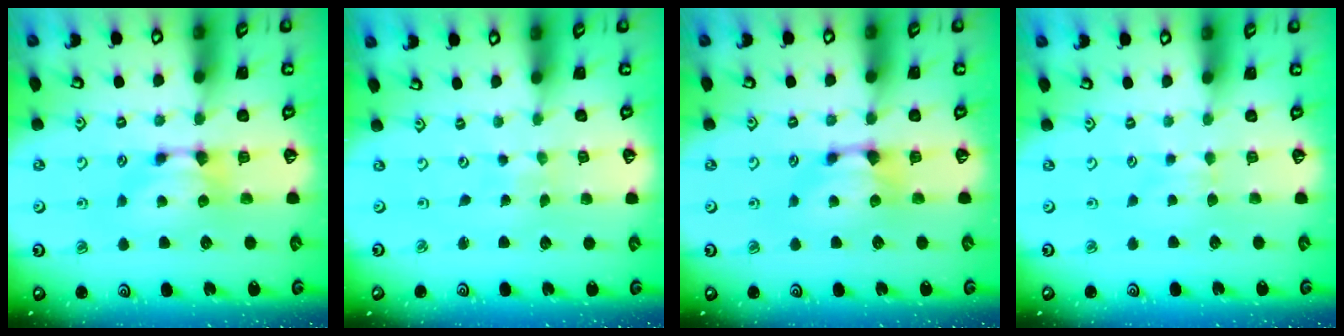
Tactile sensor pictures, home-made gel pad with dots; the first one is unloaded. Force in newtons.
{"total": 5.9, "press": 5.9, "slide": 0.3}
{"total": 0.8, "press": 0.3, "slide": 0.7}
{"total": 3.5, "press": 3.4, "slide": 0.5}